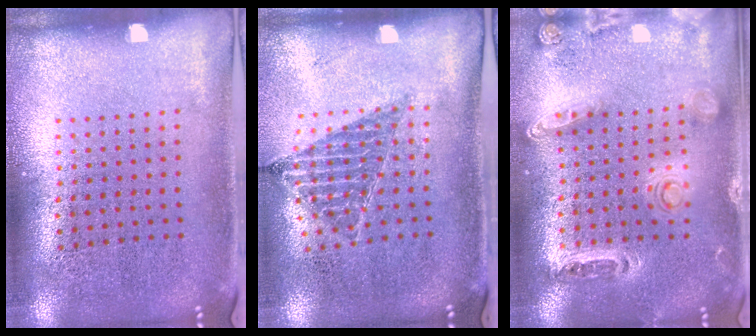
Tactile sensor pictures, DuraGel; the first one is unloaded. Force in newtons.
{"total": 0.9, "press": 0.9, "slide": 0.1}
{"total": 1.4, "press": 1.4, "slide": 0.3}